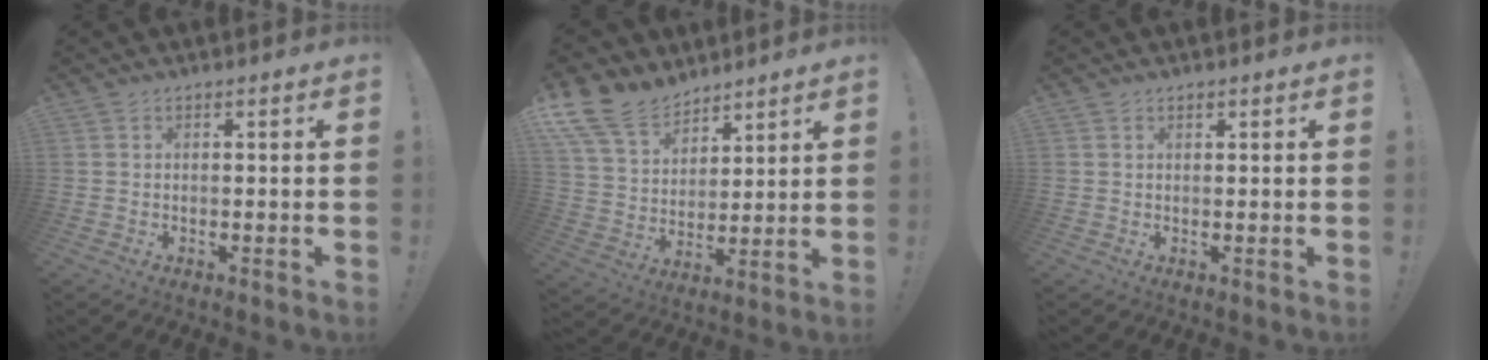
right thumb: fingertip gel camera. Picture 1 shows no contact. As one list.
[{"total": 14.9, "force": [11.2, 8.3, 5.2], "torque": [-0.113, -0.074, 0.214]}, {"total": 0.6, "force": [0.4, 0.3, 0.2], "torque": [-0.001, -0.001, 0.008]}]